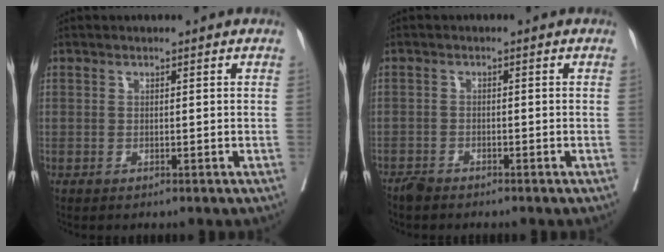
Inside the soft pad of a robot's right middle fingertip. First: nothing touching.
{"total": 1.5, "force": [-1.4, 0.4, 0.1], "torque": [-0.004, -0.001, -0.026]}